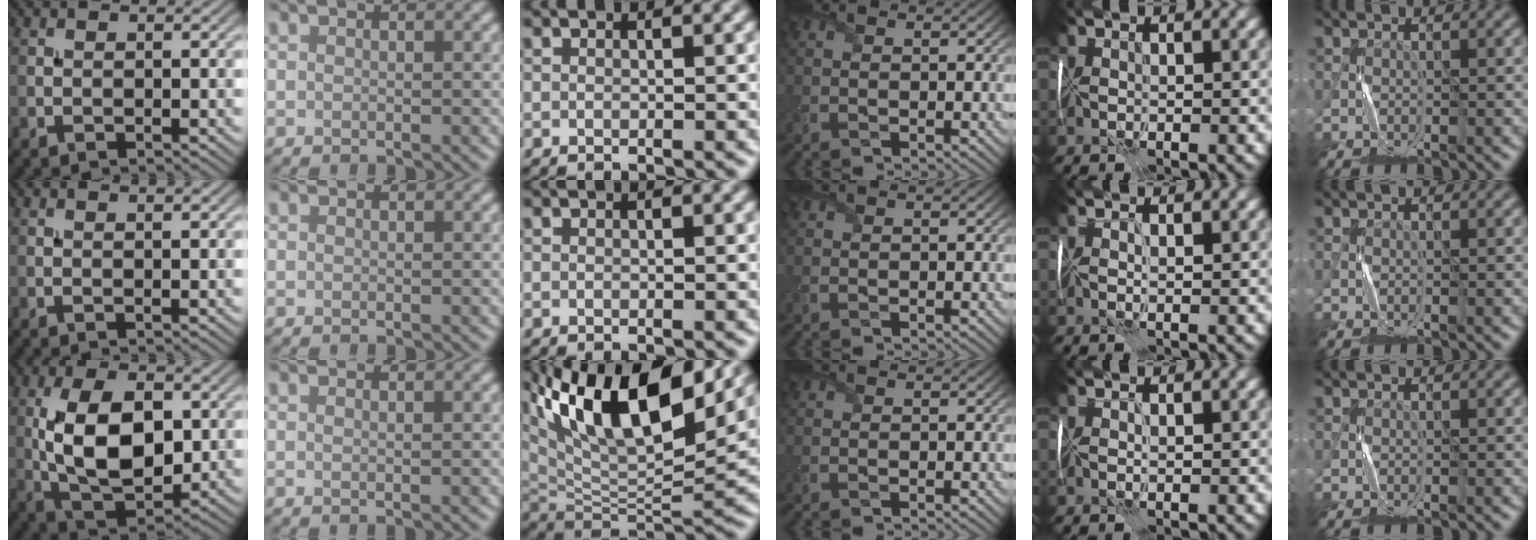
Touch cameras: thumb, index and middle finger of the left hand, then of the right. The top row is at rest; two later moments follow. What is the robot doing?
{"motion": "fold", "object": "handkerchief"}